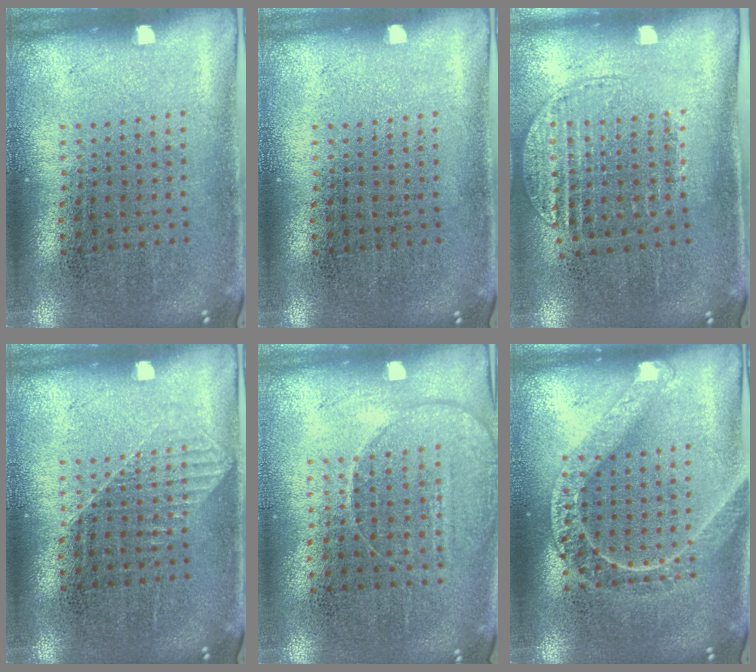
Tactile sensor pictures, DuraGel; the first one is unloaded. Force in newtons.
{"total": 0.0}
{"total": 1.3, "press": 1.1, "slide": 0.7}
{"total": 1.0, "press": 1.0, "slide": 0.2}
{"total": 1.4, "press": 1.3, "slide": 0.6}
{"total": 2.7, "press": 2.6, "slide": 0.4}